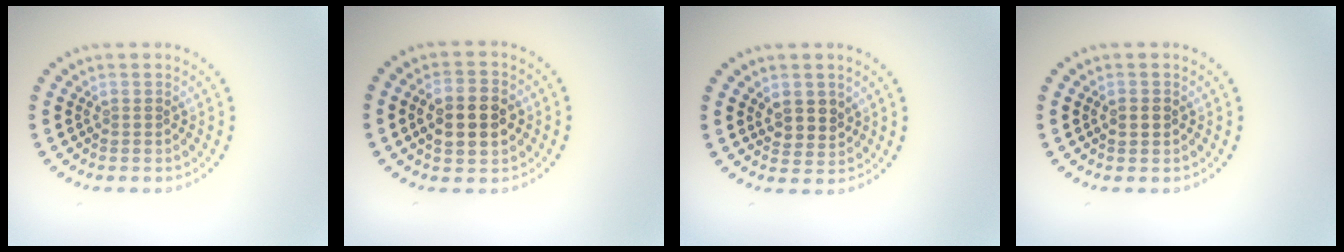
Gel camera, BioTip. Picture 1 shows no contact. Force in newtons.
{"total": 5.0, "press": 5.0, "slide": 0.2}
{"total": 2.3, "press": 2.1, "slide": 0.9}
{"total": 1.6, "press": 1.6, "slide": 0.3}